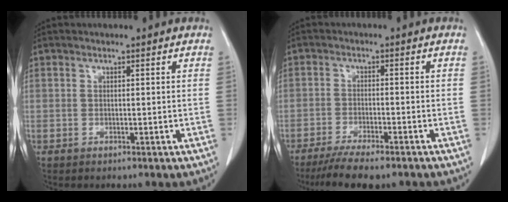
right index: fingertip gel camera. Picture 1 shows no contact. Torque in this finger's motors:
{"motor_torque": [0.55, -0.61, 0.28, 0.07]}